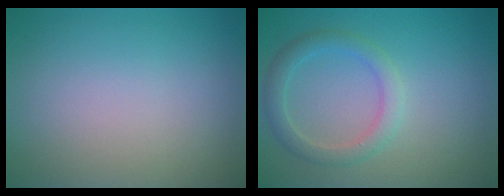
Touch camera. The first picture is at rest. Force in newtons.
{"total": 2.5, "press": 2.5, "slide": 0.1}